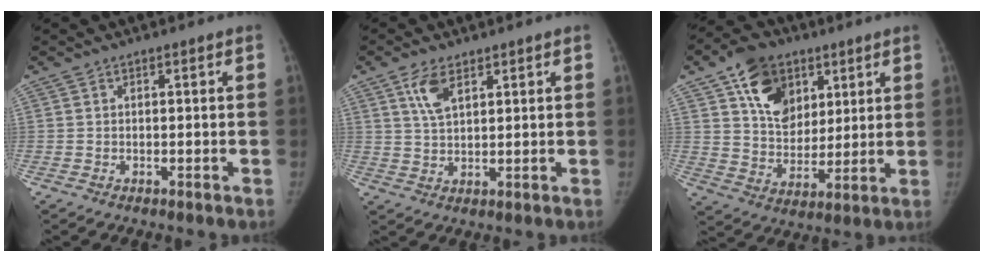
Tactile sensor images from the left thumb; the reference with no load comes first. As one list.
[{"total": 5.2, "force": [2.8, 2.5, 3.6], "torque": [-0.063, -0.010, 0.059]}, {"total": 14.6, "force": [7.0, 10.5, 7.5], "torque": [-0.089, -0.026, 0.124]}]